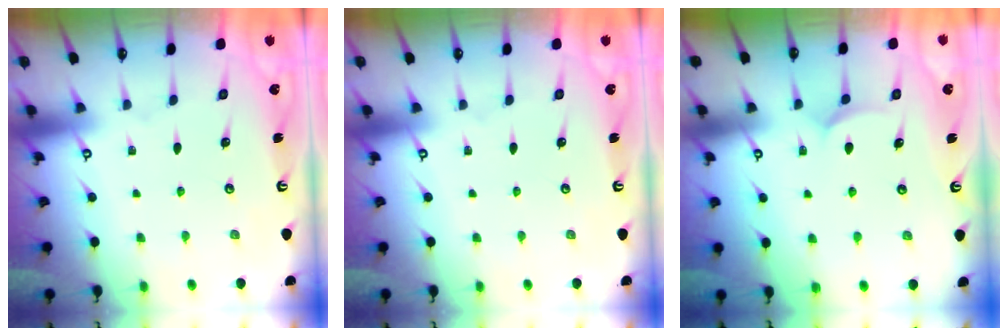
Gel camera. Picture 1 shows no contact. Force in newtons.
{"total": 0.0}
{"total": 5.5, "press": 5.5, "slide": 0.2}